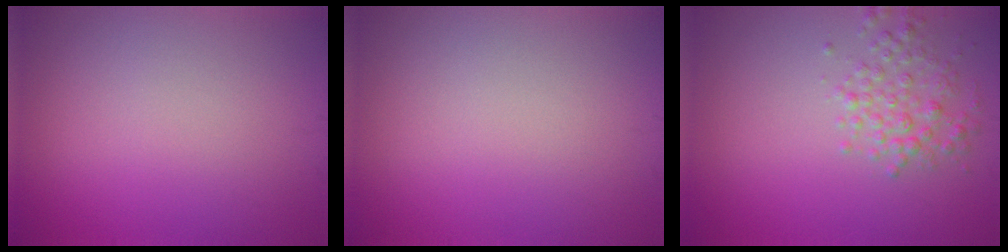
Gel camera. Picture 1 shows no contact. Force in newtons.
{"total": 0.0}
{"total": 2.5, "press": 2.5, "slide": 0.1}